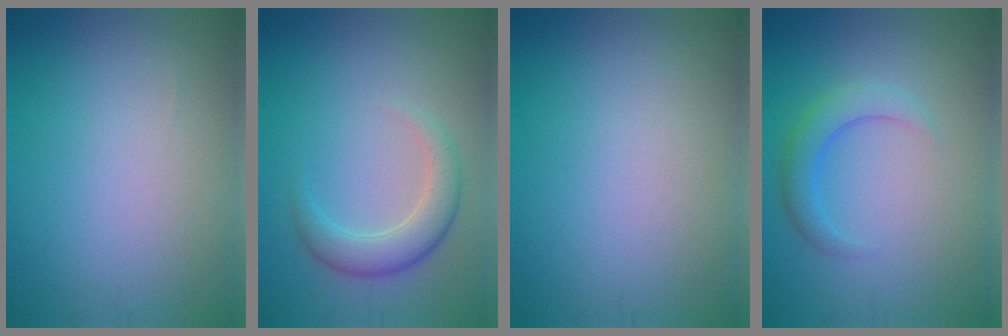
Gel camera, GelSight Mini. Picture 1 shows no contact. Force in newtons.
{"total": 3.4, "press": 3.4, "slide": 0.2}
{"total": 0.0}
{"total": 2.8, "press": 2.8, "slide": 0.2}